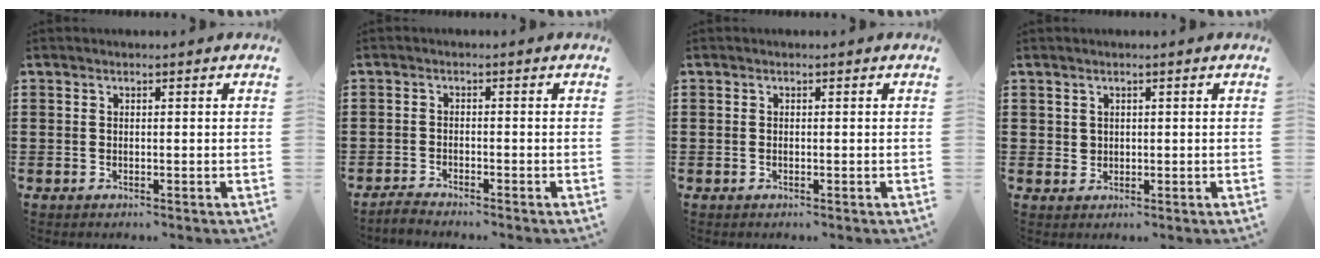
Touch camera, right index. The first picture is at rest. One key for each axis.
{"total": 1.5, "fx": -1.5, "fy": 0.0, "fz": 0.0, "tx": -0.006, "ty": 0.003, "tz": -0.030}
{"total": 0.0}
{"total": 1.4, "fx": 0.8, "fy": 1.1, "fz": 0.1, "tx": -0.006, "ty": 0.005, "tz": 0.016}